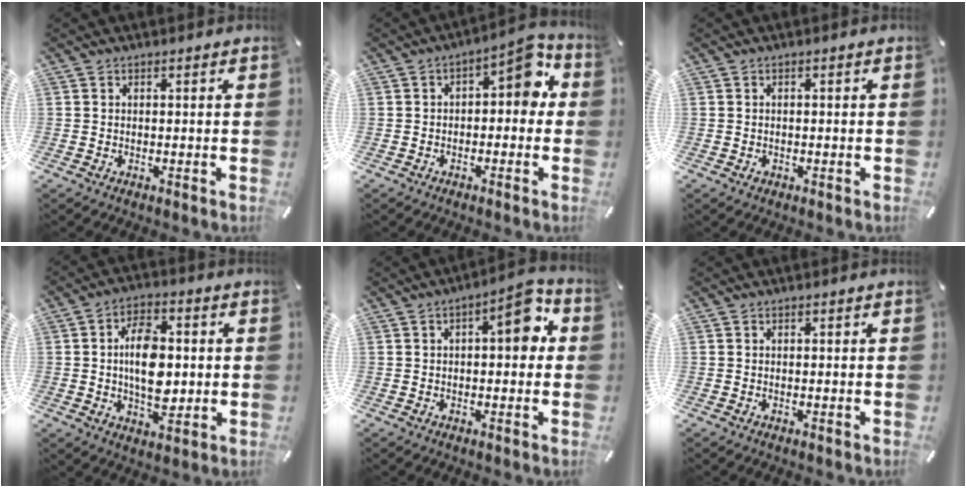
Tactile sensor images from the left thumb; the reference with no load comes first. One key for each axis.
{"total": 6.6, "fx": 1.3, "fy": 3.3, "fz": 5.6, "tx": -0.071, "ty": -0.012, "tz": 0.011}
{"total": 0.8, "fx": -0.2, "fy": 0.7, "fz": 0.4, "tx": -0.008, "ty": 0.003, "tz": -0.006}
{"total": 11.5, "fx": 0.2, "fy": 6.9, "fz": 9.1, "tx": -0.162, "ty": 0.005, "tz": 0.002}
{"total": 8.8, "fx": 1.9, "fy": 3.5, "fz": 7.9, "tx": -0.094, "ty": -0.009, "tz": 0.019}
{"total": 0.0}